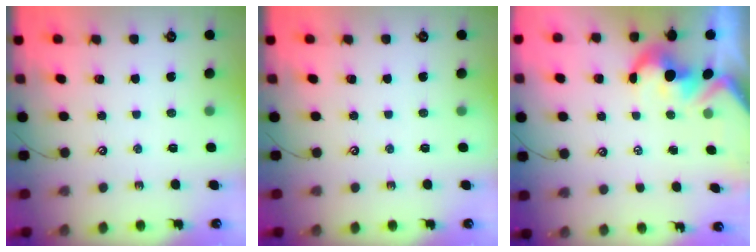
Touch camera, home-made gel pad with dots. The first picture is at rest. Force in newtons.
{"total": 0.0}
{"total": 3.1, "press": 2.8, "slide": 1.2}